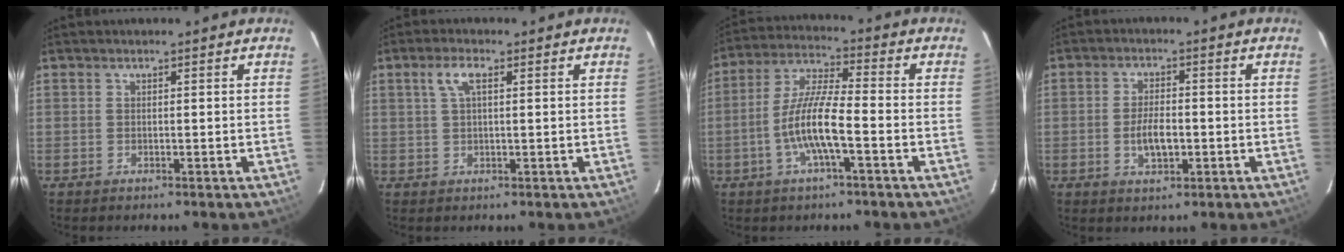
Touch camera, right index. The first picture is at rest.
{"total": 3.4, "force": [1.3, 1.1, 2.9], "torque": [-0.061, 0.008, 0.024]}
{"total": 9.7, "force": [-3.4, 1.2, 9.0], "torque": [-0.188, 0.006, -0.067]}
{"total": 5.1, "force": [-1.2, 2.3, 4.4], "torque": [-0.087, 0.002, -0.018]}